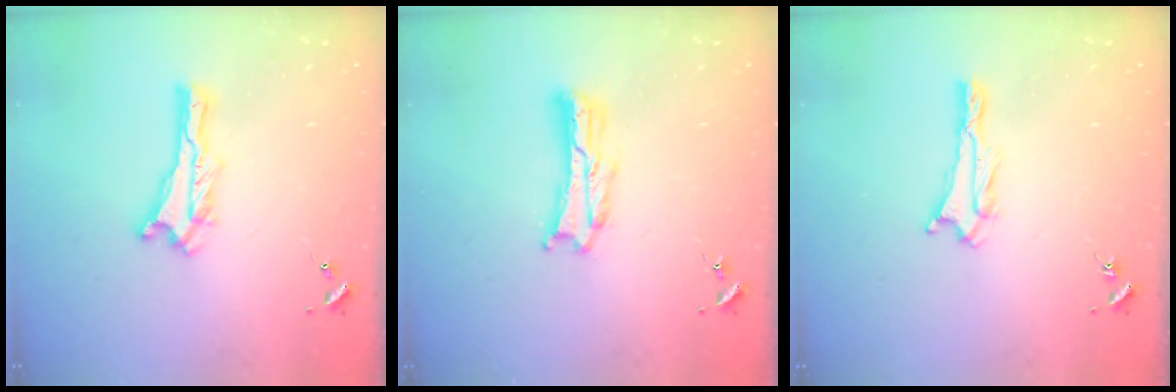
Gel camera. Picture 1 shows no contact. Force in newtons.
{"total": 2.4, "press": 2.4, "slide": 0.3}
{"total": 0.7, "press": 0.7, "slide": 0.1}